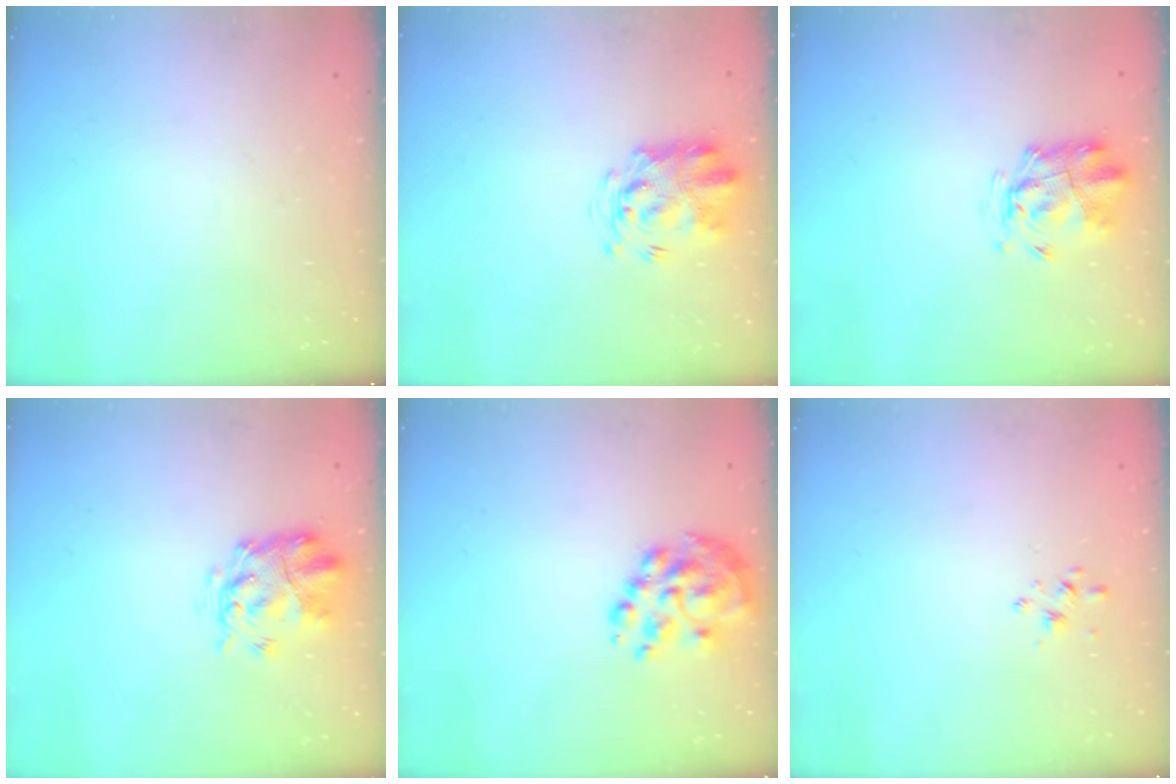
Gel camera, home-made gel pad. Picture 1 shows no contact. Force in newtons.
{"total": 3.7, "press": 3.6, "slide": 0.7}
{"total": 2.6, "press": 2.4, "slide": 0.8}
{"total": 3.8, "press": 3.4, "slide": 1.6}
{"total": 8.8, "press": 8.4, "slide": 2.7}
{"total": 2.0, "press": 1.9, "slide": 0.7}